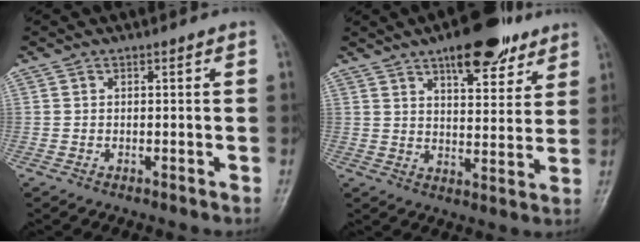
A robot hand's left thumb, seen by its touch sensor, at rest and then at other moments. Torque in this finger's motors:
{"motor_torque": [1.96, 0.60, 1.16, -1.00, 0.11]}